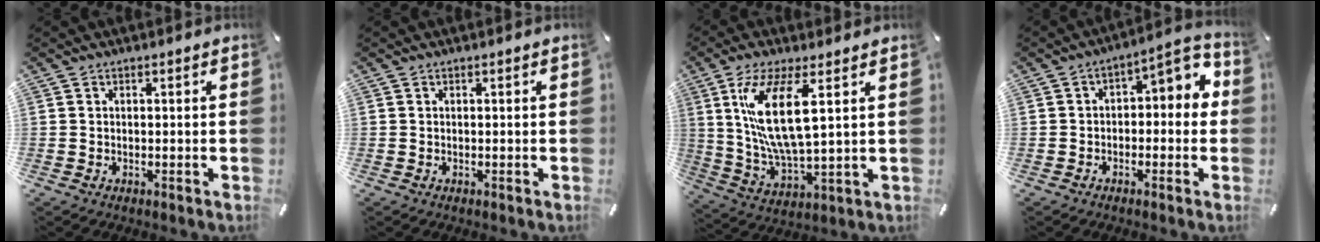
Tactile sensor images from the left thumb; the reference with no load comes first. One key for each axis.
{"total": 0.0}
{"total": 15.0, "fx": 4.9, "fy": 4.9, "fz": 13.3, "tx": -0.281, "ty": -0.012, "tz": 0.081}
{"total": 5.0, "fx": -0.7, "fy": 3.2, "fz": 3.7, "tx": -0.053, "ty": 0.002, "tz": -0.021}